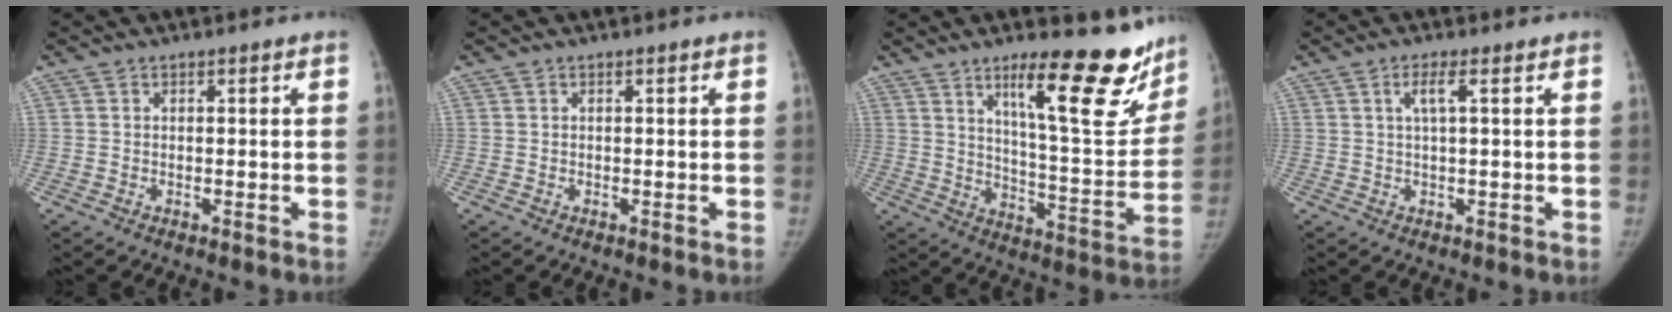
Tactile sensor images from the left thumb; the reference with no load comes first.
{"total": 0.0}
{"total": 21.1, "force": [13.2, 5.5, 15.5], "torque": [-0.166, -0.083, 0.200]}
{"total": 2.7, "force": [1.0, 0.2, 2.6], "torque": [-0.059, 0.006, 0.021]}